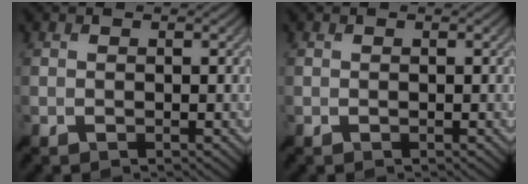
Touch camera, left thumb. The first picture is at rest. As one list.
[{"total": 0.0}]